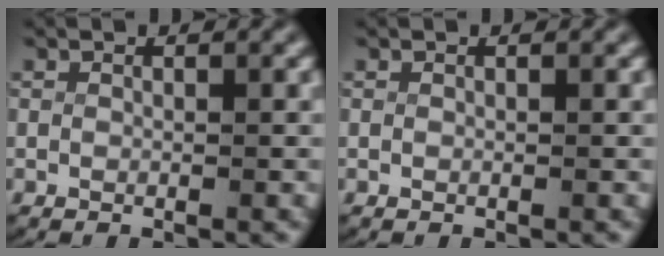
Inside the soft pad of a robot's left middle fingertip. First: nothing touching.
{"total": 0.0}